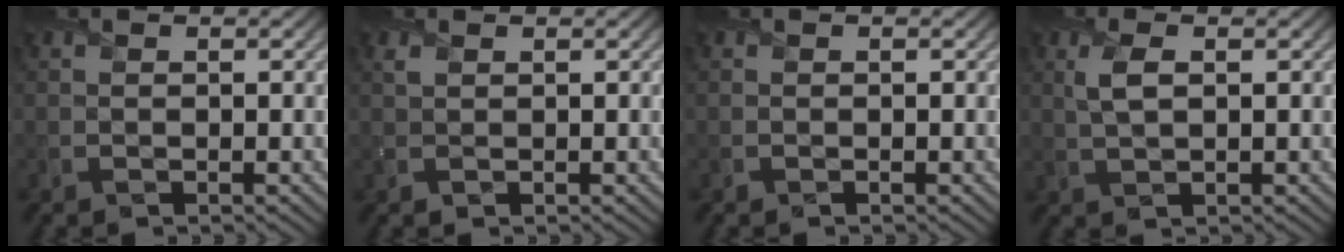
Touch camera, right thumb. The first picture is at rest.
{"total": 0.8, "force": [0.7, 0.3, 0.2], "torque": [-0.008, 0.000, 0.014]}
{"total": 0.0}
{"total": 2.8, "force": [0.8, 1.2, 2.4], "torque": [-0.060, 0.002, 0.019]}